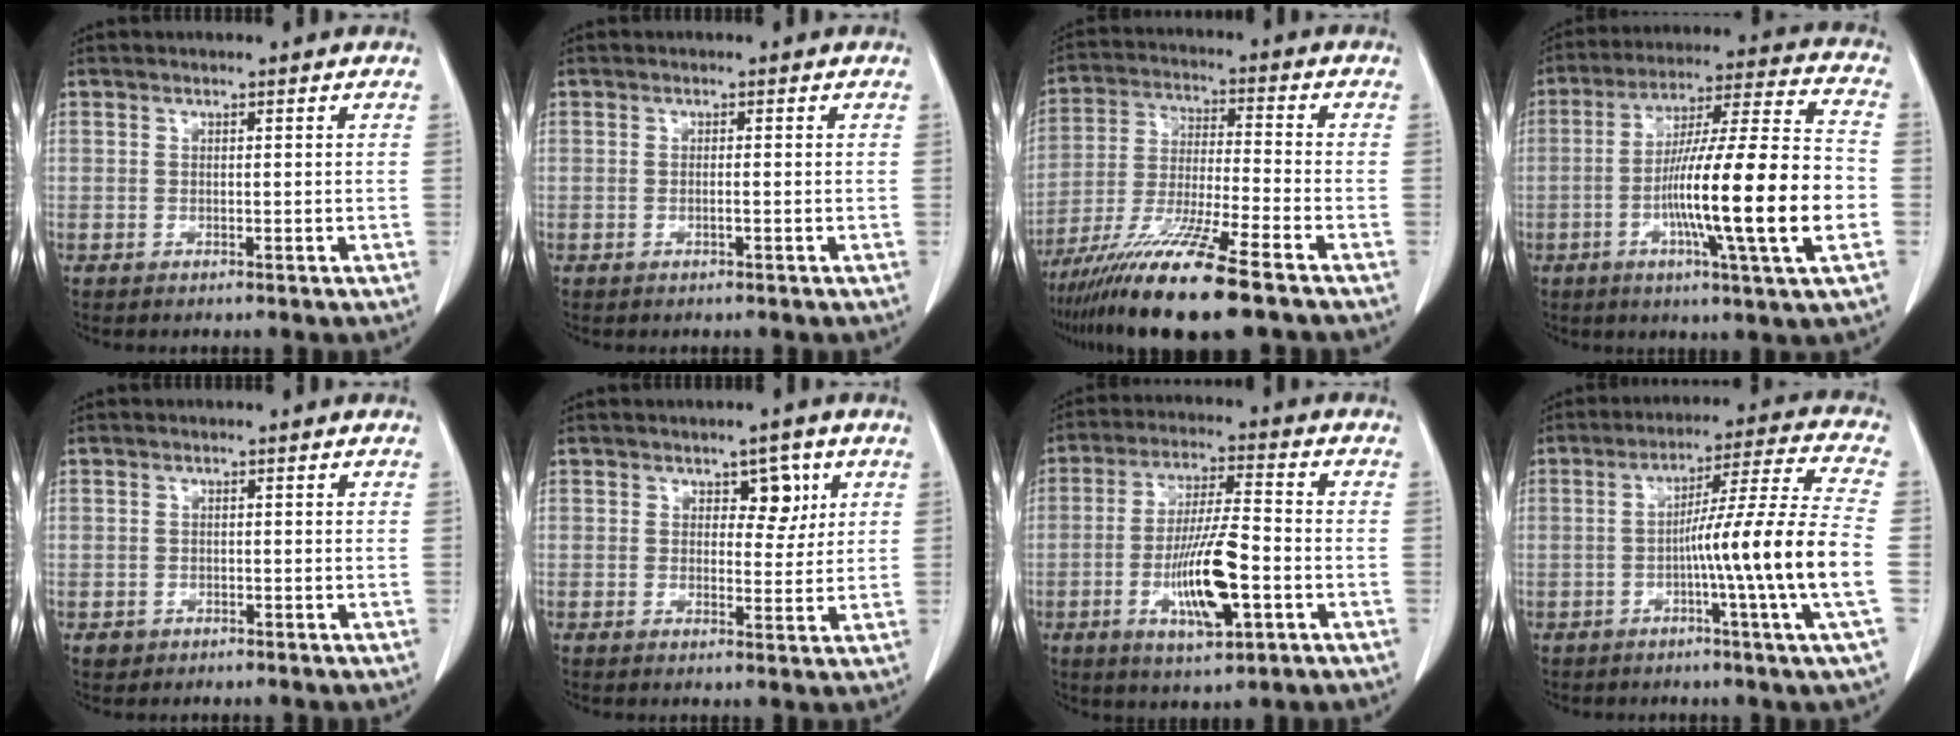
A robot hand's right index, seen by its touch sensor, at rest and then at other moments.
{"total": 0.8, "force": [-0.2, 0.0, 0.8], "torque": [-0.016, 0.000, -0.003]}
{"total": 14.6, "force": [-10.3, -0.4, 10.3], "torque": [-0.206, -0.043, -0.187]}
{"total": 20.7, "force": [-4.8, 0.2, 20.1], "torque": [-0.322, -0.002, -0.081]}
{"total": 1.3, "force": [-0.7, 1.1, 0.1], "torque": [-0.005, 0.004, -0.009]}
{"total": 4.0, "force": [1.8, 2.3, 2.8], "torque": [-0.028, 0.004, 0.025]}
{"total": 12.0, "force": [-3.5, 2.3, 11.2], "torque": [-0.211, -0.007, -0.057]}
{"total": 15.1, "force": [-3.2, -2.5, 14.5], "torque": [-0.222, 0.000, -0.061]}